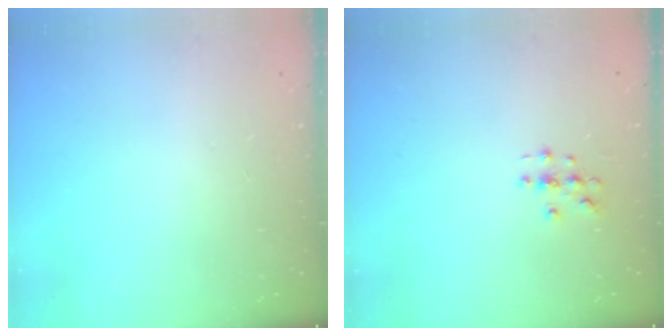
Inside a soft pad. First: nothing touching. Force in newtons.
{"total": 3.2, "press": 3.2, "slide": 0.2}